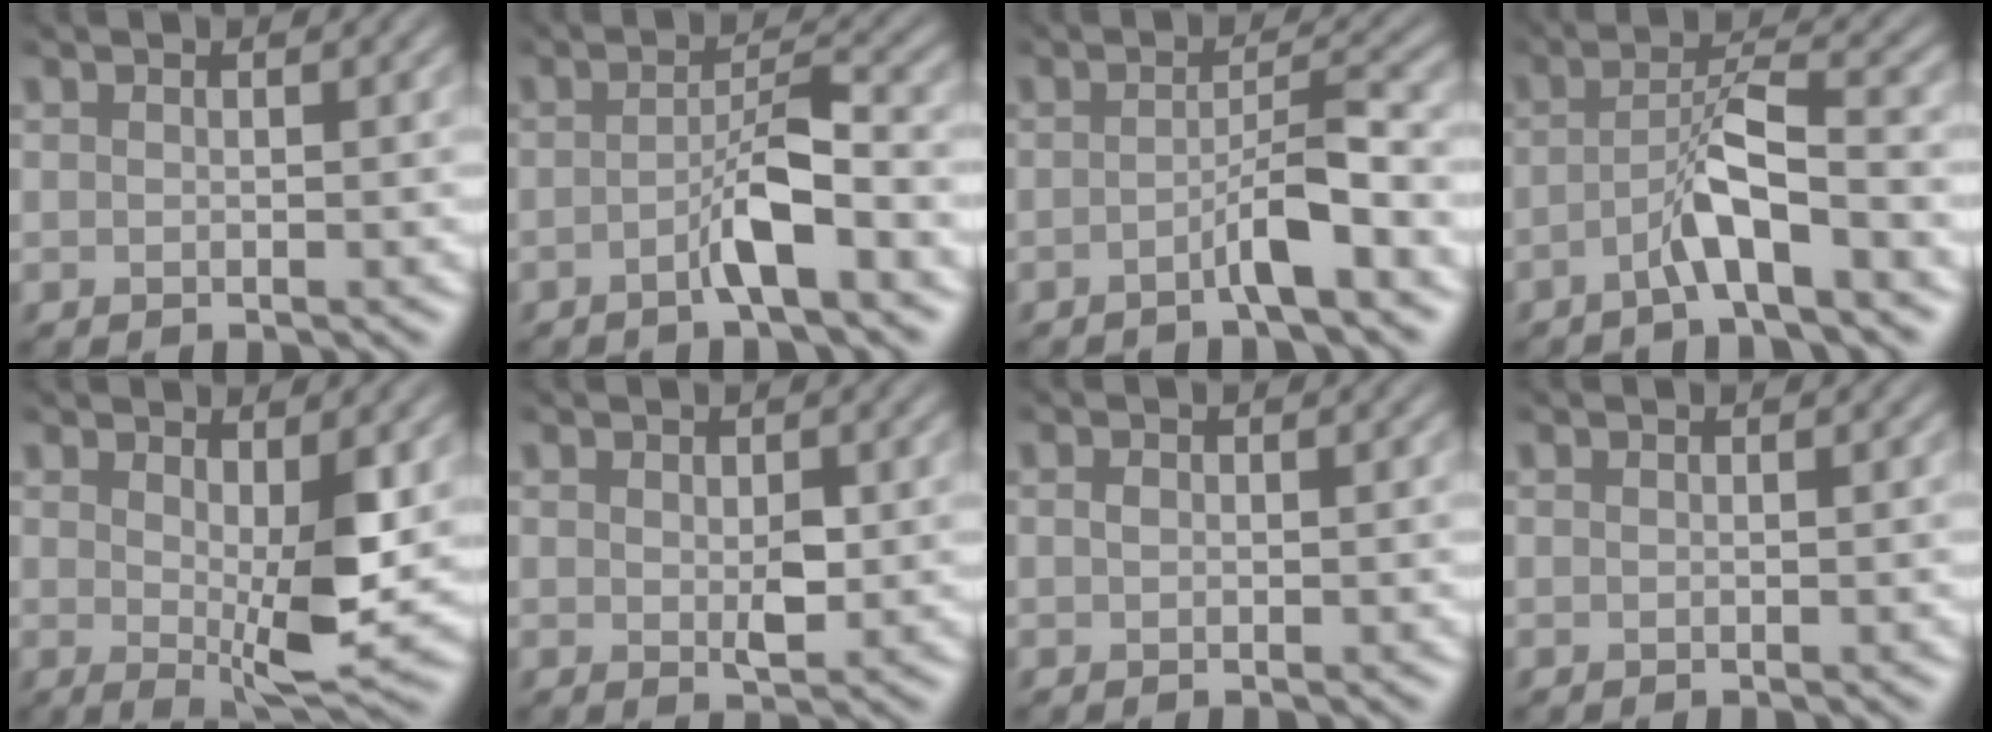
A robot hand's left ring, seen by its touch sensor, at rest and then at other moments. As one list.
[{"total": 3.4, "force": [-1.5, 0.3, 3.0], "torque": [-0.053, 0.012, -0.034]}, {"total": 3.1, "force": [-1.4, 0.3, 2.8], "torque": [-0.045, 0.013, -0.033]}, {"total": 3.9, "force": [-1.9, 0.4, 3.4], "torque": [-0.062, 0.018, -0.043]}, {"total": 5.5, "force": [0.7, 1.7, 5.2], "torque": [-0.087, -0.015, 0.017]}, {"total": 1.9, "force": [0.1, 1.0, 1.5], "torque": [-0.027, -0.006, 0.007]}, {"total": 0.5, "force": [0.0, 0.4, 0.3], "torque": [-0.008, -0.001, -0.001]}, {"total": 0.0}]